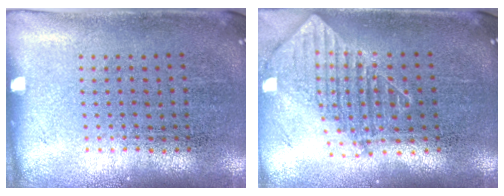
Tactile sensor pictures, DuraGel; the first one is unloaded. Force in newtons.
{"total": 1.8, "press": 1.5, "slide": 1.1}